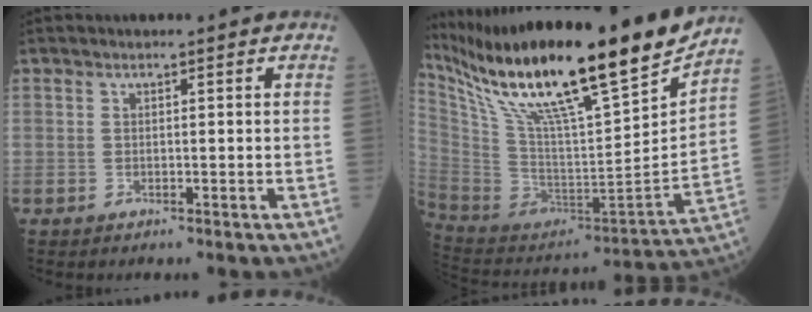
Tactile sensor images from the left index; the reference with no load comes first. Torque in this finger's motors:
{"motor_torque": [0.63, -0.86, 1.00, 0.21]}